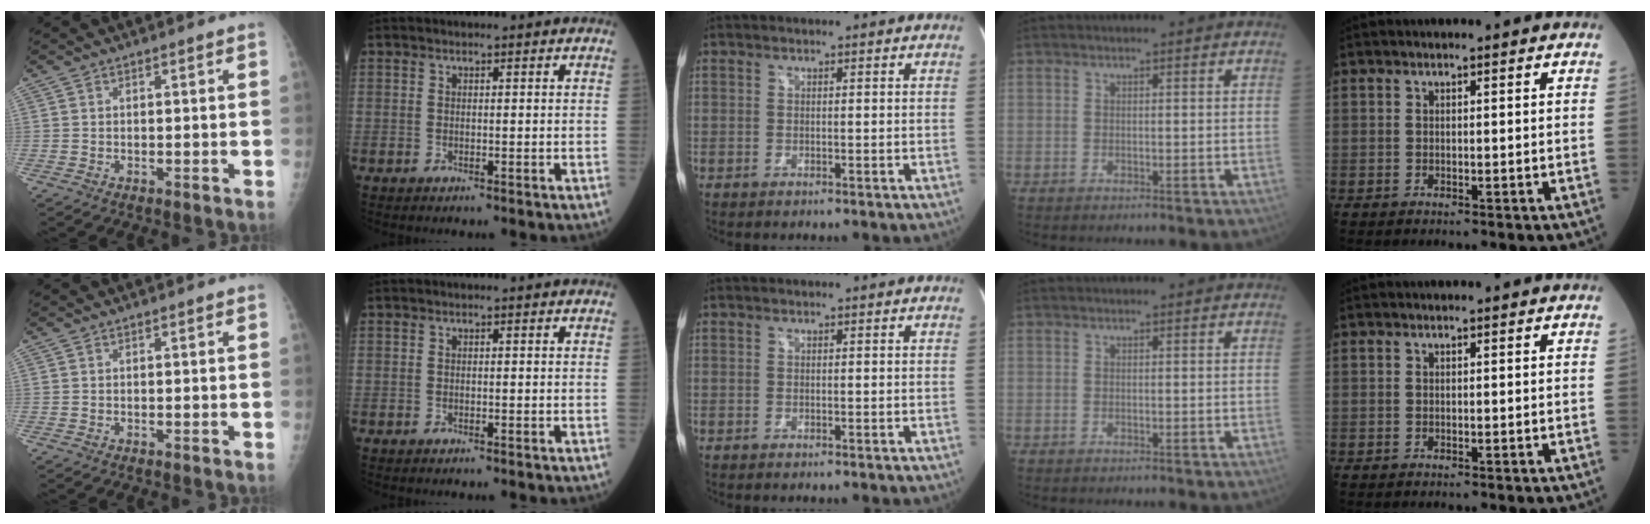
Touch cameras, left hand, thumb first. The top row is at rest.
{}